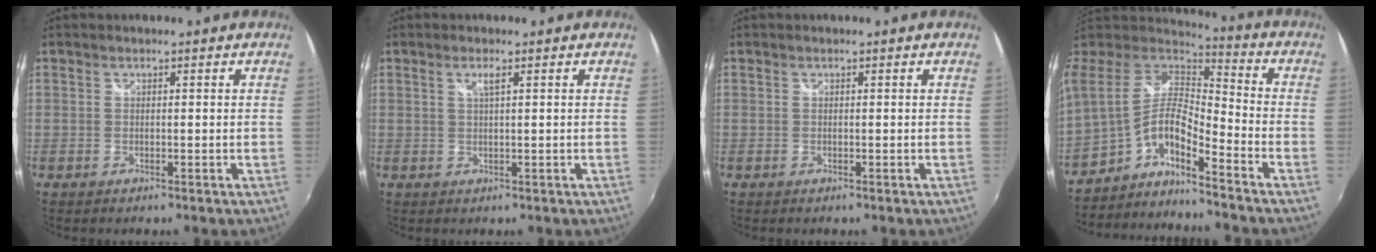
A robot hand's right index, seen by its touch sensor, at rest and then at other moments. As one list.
[{"total": 1.6, "force": [0.8, -0.4, 1.4], "torque": [-0.025, 0.000, 0.014]}, {"total": 0.0}, {"total": 13.1, "force": [-8.1, 3.0, 9.9], "torque": [-0.182, -0.012, -0.165]}]